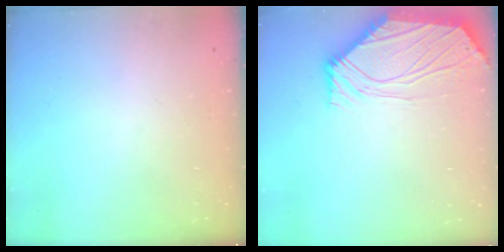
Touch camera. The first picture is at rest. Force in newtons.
{"total": 7.1, "press": 7.0, "slide": 1.0}